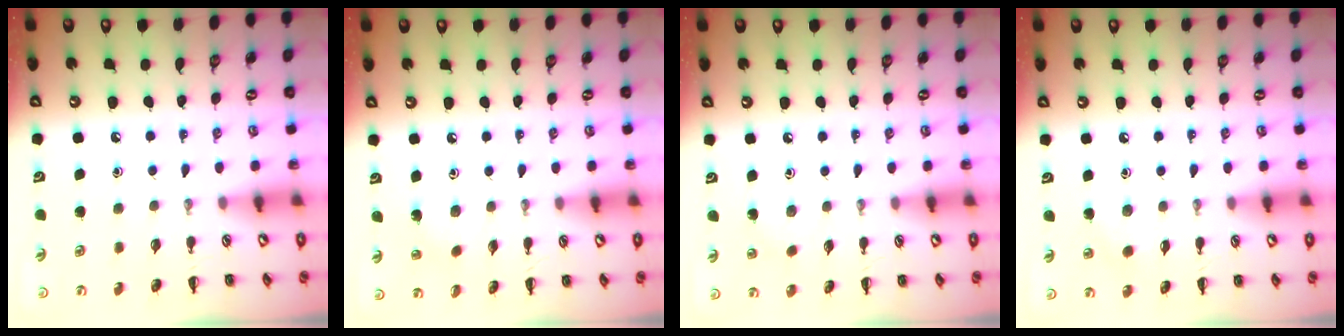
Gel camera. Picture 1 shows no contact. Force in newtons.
{"total": 2.6, "press": 2.5, "slide": 0.8}
{"total": 5.4, "press": 5.2, "slide": 1.4}
{"total": 3.6, "press": 3.5, "slide": 1.1}